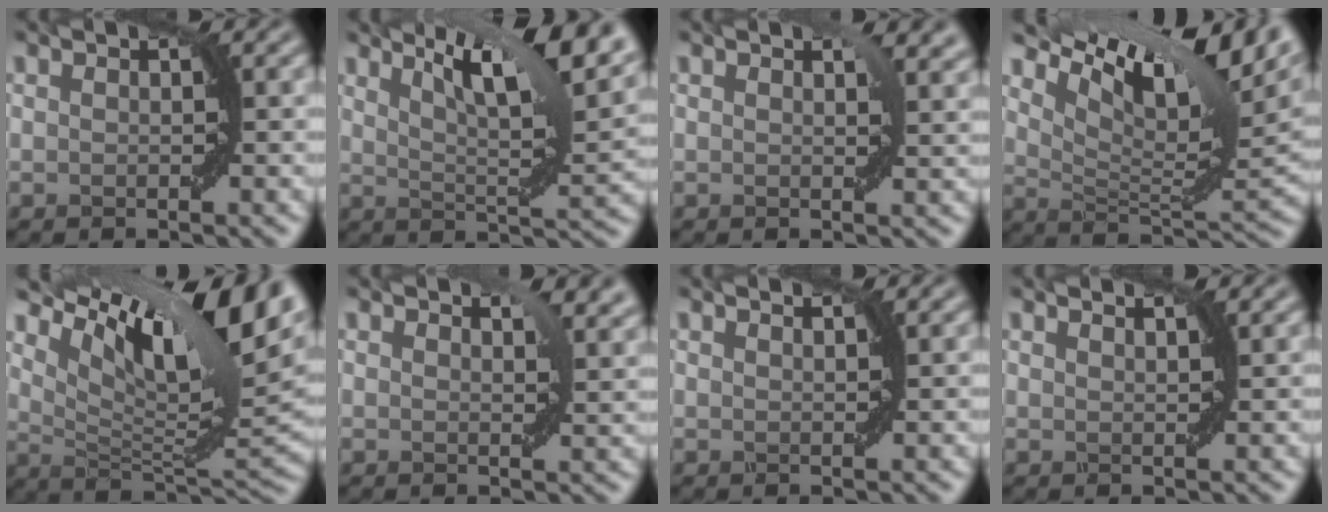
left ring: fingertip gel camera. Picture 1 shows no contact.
{"total": 10.3, "force": [6.4, 2.3, 7.8], "torque": [-0.103, 0.016, 0.098]}
{"total": 1.7, "force": [1.2, 0.3, 1.1], "torque": [-0.007, -0.003, 0.022]}
{"total": 13.0, "force": [7.8, 4.2, 9.6], "torque": [-0.161, 0.016, 0.143]}
{"total": 14.1, "force": [7.0, 4.3, 11.4], "torque": [-0.190, 0.012, 0.134]}
{"total": 2.3, "force": [1.8, 0.5, 1.3], "torque": [-0.013, -0.003, 0.030]}
{"total": 1.1, "force": [1.1, 0.0, 0.3], "torque": [-0.002, -0.005, 0.011]}
{"total": 2.1, "force": [1.8, 0.4, 0.8], "torque": [0.003, -0.002, 0.011]}